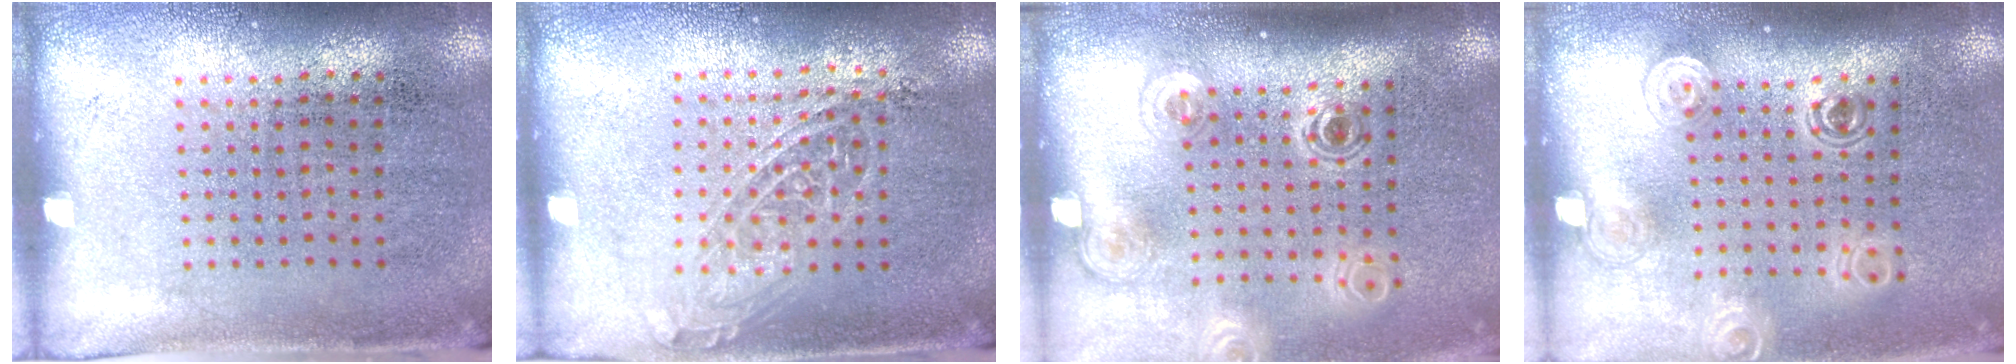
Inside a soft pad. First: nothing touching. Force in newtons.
{"total": 1.5, "press": 1.3, "slide": 0.6}
{"total": 1.9, "press": 1.3, "slide": 1.4}
{"total": 1.5, "press": 1.3, "slide": 0.9}